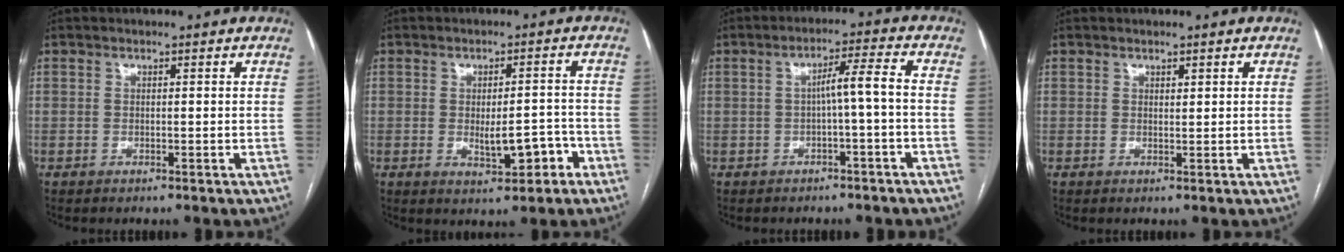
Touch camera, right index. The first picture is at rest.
{"total": 5.8, "force": [-2.2, 2.0, 5.0], "torque": [-0.068, 0.006, -0.021]}
{"total": 4.6, "force": [-0.9, -0.3, 4.5], "torque": [-0.069, 0.019, -0.012]}
{"total": 0.7, "force": [0.5, 0.3, 0.3], "torque": [0.000, -0.004, 0.007]}